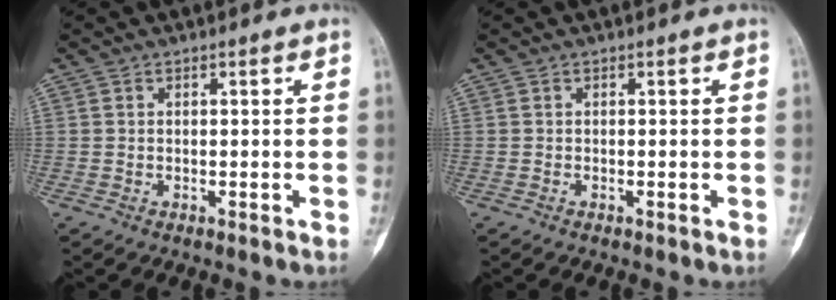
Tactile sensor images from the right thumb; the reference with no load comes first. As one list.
[{"total": 0.0}]